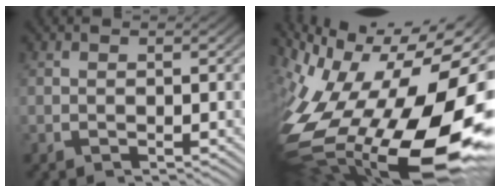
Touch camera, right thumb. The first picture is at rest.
{"total": 24.0, "force": [-3.7, 14.2, 19.0], "torque": [-0.354, -0.069, -0.020]}